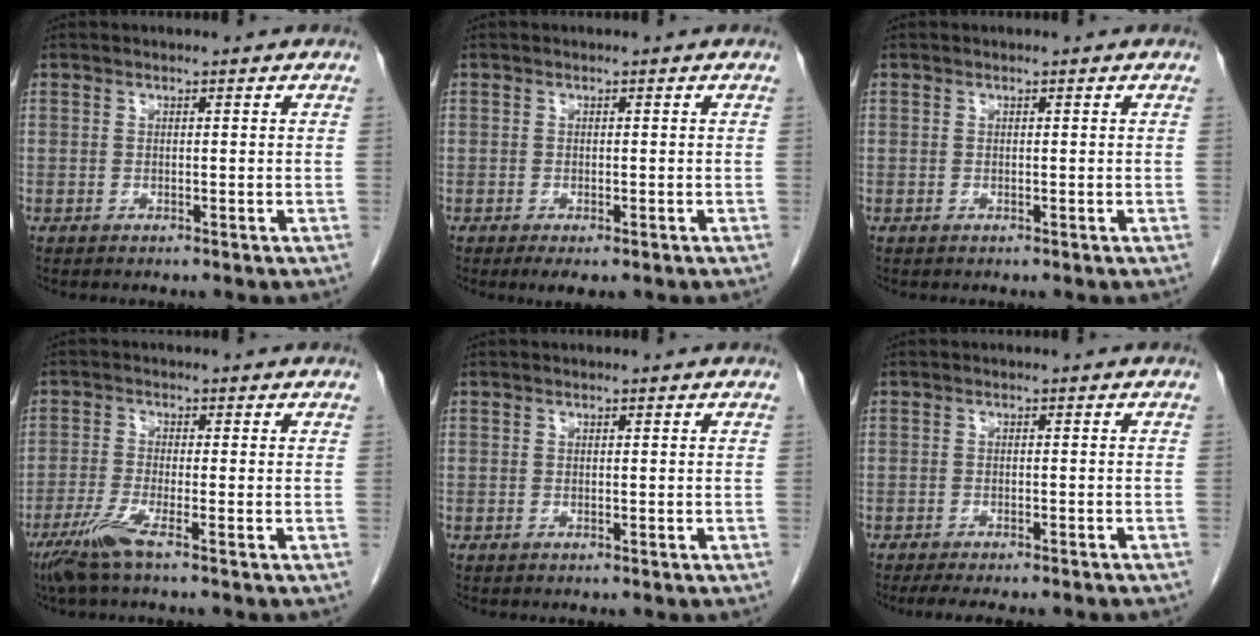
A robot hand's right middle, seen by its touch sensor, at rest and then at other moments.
{"total": 2.7, "force": [-1.8, 1.0, 1.8], "torque": [-0.025, -0.005, -0.020]}
{"total": 0.0}
{"total": 4.8, "force": [-3.1, -0.4, 3.6], "torque": [-0.077, -0.015, -0.068]}
{"total": 0.0}
{"total": 10.3, "force": [-8.9, 1.8, 4.8], "torque": [-0.058, -0.011, -0.111]}